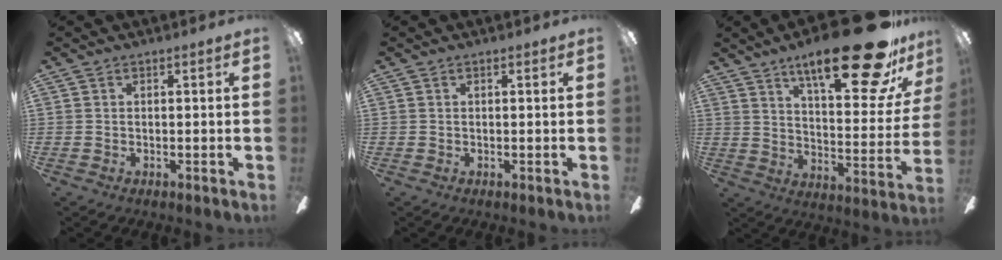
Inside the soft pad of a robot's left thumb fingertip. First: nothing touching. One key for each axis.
{"total": 0.0}
{"total": 26.7, "fx": 17.8, "fy": 7.4, "fz": 18.4, "tx": -0.268, "ty": -0.109, "tz": 0.280}